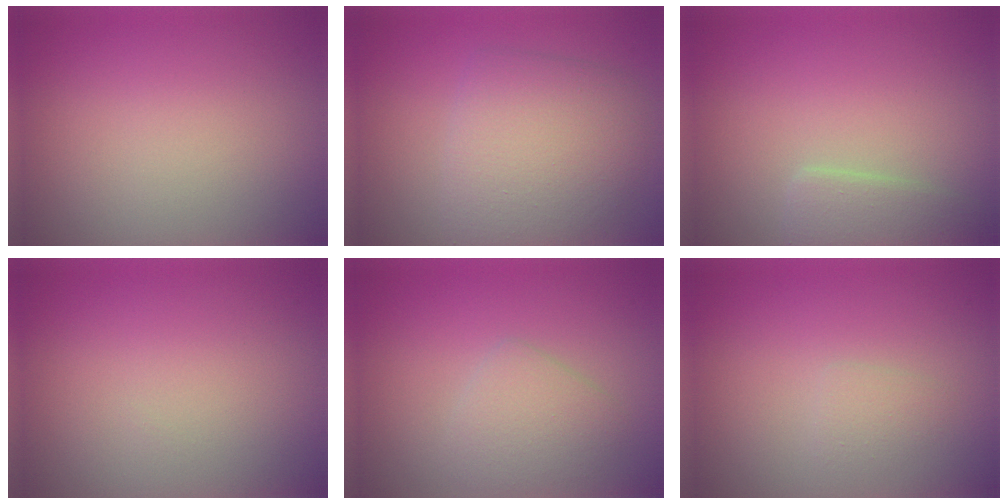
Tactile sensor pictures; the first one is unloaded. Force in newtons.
{"total": 5.9, "press": 5.9, "slide": 0.2}
{"total": 2.2, "press": 2.2, "slide": 0.1}
{"total": 0.0}
{"total": 2.5, "press": 2.5, "slide": 0.1}
{"total": 1.0, "press": 1.0, "slide": 0.2}